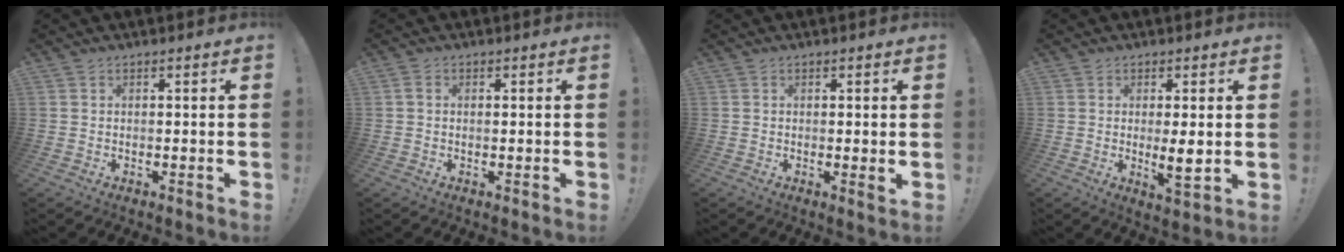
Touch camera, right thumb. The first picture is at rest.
{"total": 1.2, "force": [0.1, 0.7, 0.9], "torque": [-0.012, 0.002, 0.000]}
{"total": 1.5, "force": [0.4, 0.2, 1.5], "torque": [-0.017, -0.005, 0.005]}
{"total": 6.3, "force": [0.0, 1.1, 6.2], "torque": [-0.089, -0.017, -0.002]}